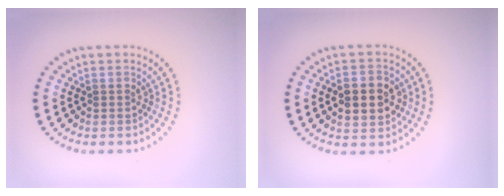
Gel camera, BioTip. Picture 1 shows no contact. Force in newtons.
{"total": 5.1, "press": 5.1, "slide": 0.2}